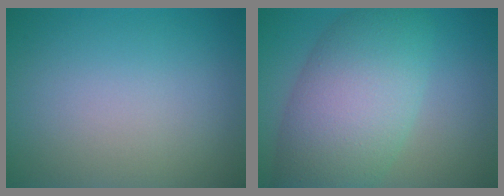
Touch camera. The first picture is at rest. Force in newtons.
{"total": 9.4, "press": 9.4, "slide": 0.3}